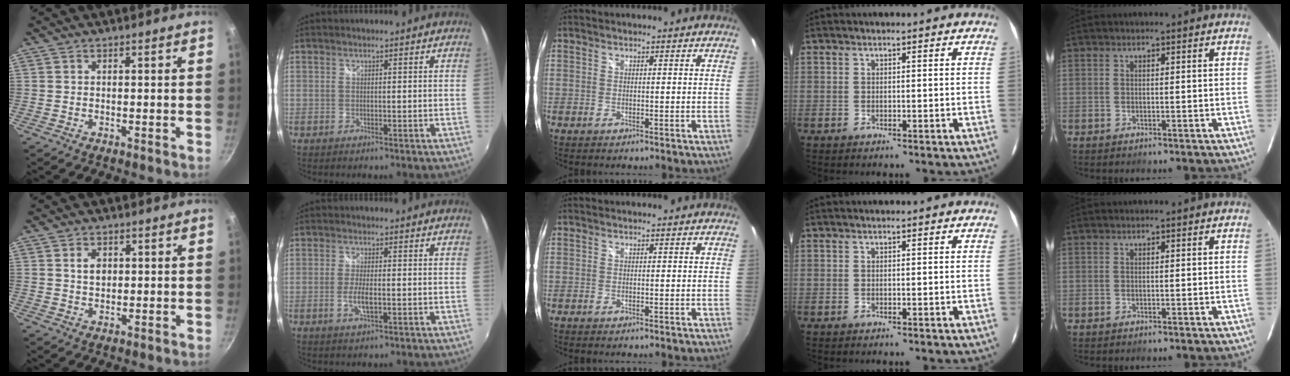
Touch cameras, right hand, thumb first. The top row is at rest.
{"thumb": {"total": 3.1, "force": [0.7, 2.3, 2.0], "torque": [-0.023, -0.001, 0.014]}, "index": {"total": 3.9, "force": [-1.1, 1.0, 3.6], "torque": [-0.075, -0.006, -0.021]}}